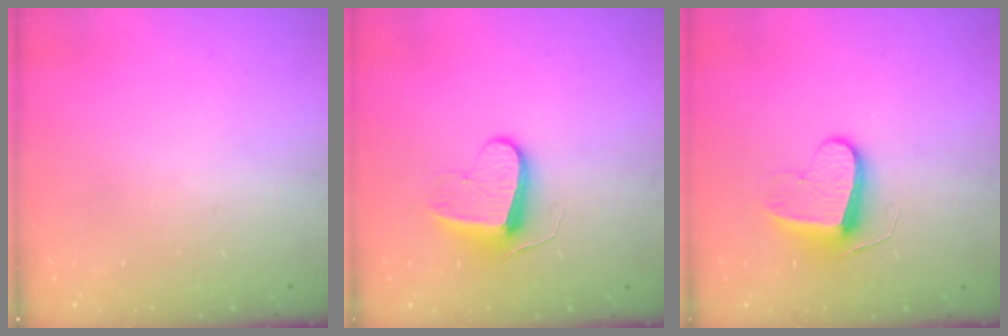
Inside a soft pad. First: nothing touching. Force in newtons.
{"total": 9.1, "press": 9.1, "slide": 0.7}
{"total": 9.1, "press": 9.1, "slide": 0.7}